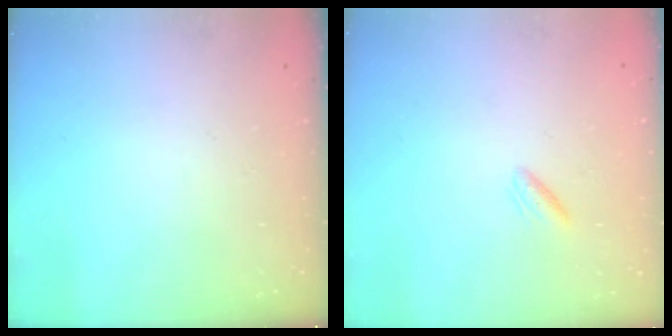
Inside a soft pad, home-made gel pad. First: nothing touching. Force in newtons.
{"total": 1.6, "press": 1.3, "slide": 0.9}